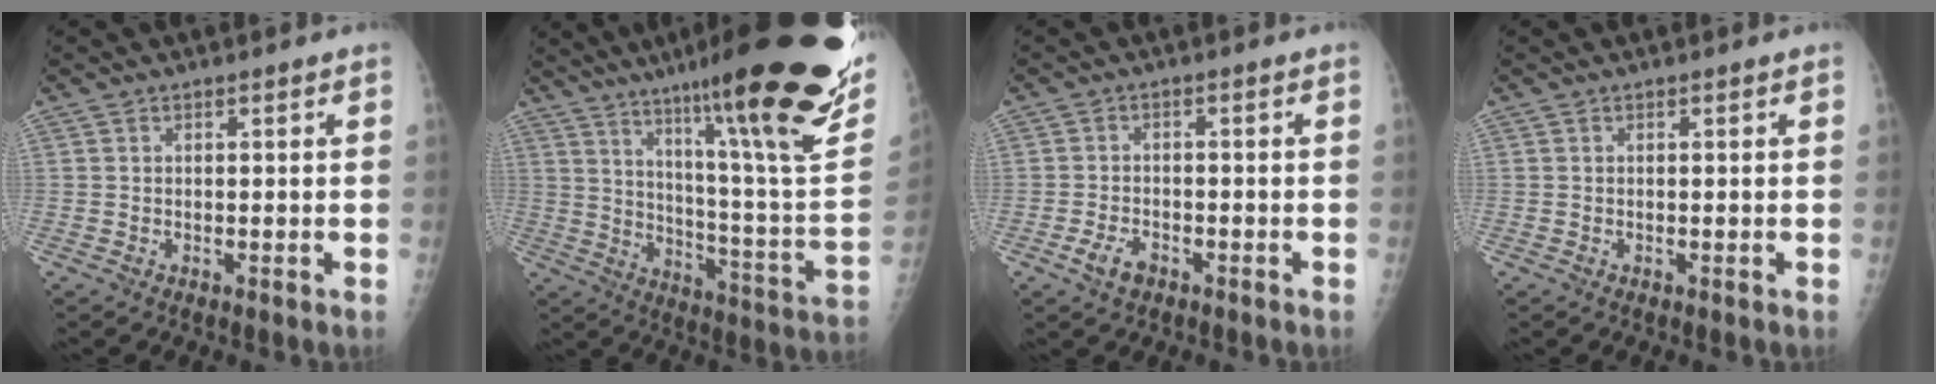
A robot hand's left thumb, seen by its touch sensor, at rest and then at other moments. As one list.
[{"total": 31.8, "force": [19.9, 4.0, 24.5], "torque": [-0.304, -0.077, 0.294]}, {"total": 3.7, "force": [-2.2, 2.1, 2.2], "torque": [-0.040, 0.013, -0.037]}, {"total": 0.0}]